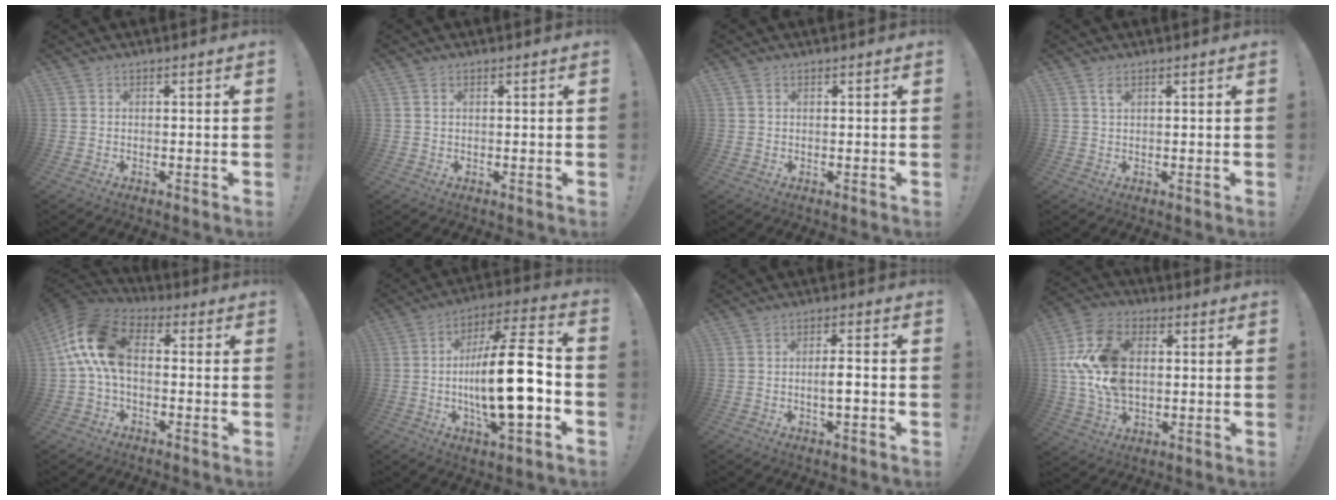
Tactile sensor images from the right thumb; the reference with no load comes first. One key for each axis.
{"total": 0.8, "fx": 0.4, "fy": 0.5, "fz": 0.5, "tx": -0.006, "ty": 0.000, "tz": 0.007}
{"total": 0.7, "fx": 0.3, "fy": 0.4, "fz": 0.5, "tx": -0.013, "ty": 0.002, "tz": 0.007}
{"total": 1.6, "fx": 0.9, "fy": 0.6, "fz": 1.2, "tx": -0.021, "ty": 0.000, "tz": 0.015}
{"total": 15.1, "fx": 1.7, "fy": 9.0, "fz": 12.0, "tx": -0.241, "ty": 0.010, "tz": 0.030}
{"total": 22.0, "fx": -3.7, "fy": 6.4, "fz": 20.7, "tx": -0.354, "ty": 0.009, "tz": -0.065}
{"total": 4.1, "fx": -1.2, "fy": 0.7, "fz": 3.9, "tx": -0.060, "ty": 0.000, "tz": -0.024}
{"total": 19.7, "fx": 2.5, "fy": 13.9, "fz": 13.8, "tx": -0.259, "ty": 0.006, "tz": 0.048}